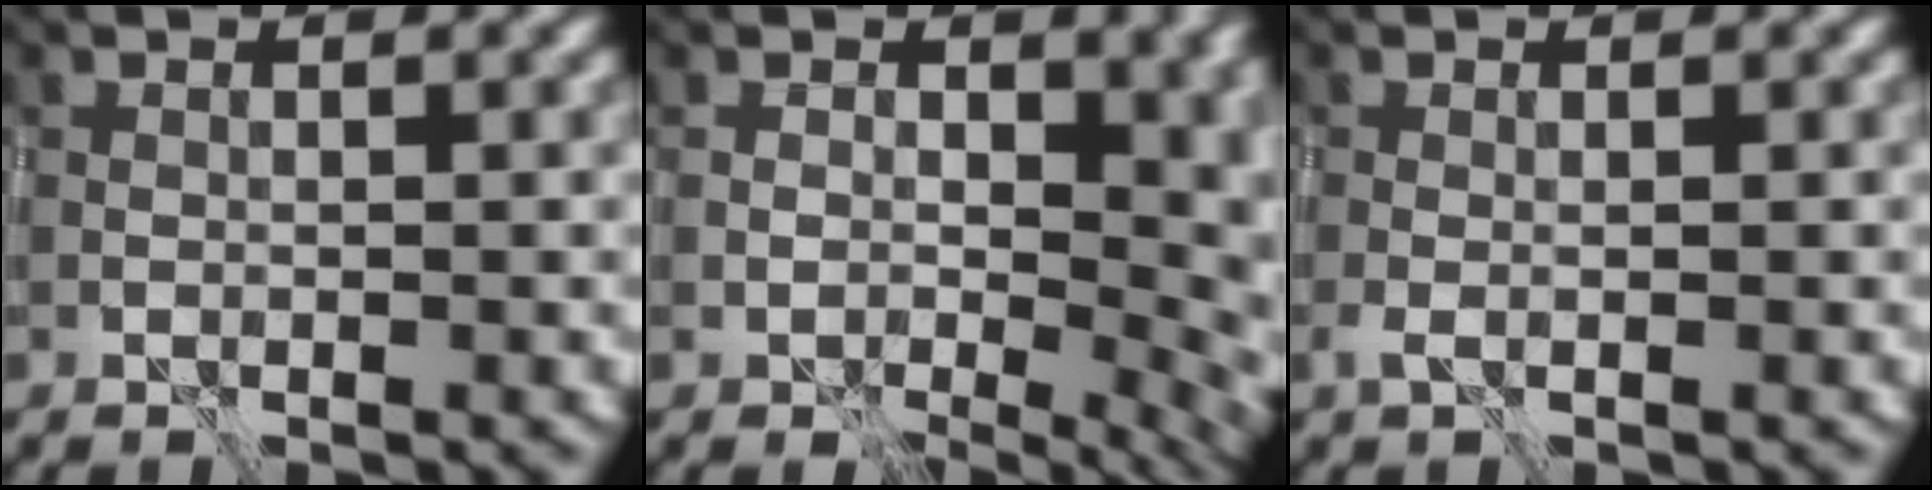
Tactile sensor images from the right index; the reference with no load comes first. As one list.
[{"total": 10.8, "force": [0.7, 7.0, 8.2], "torque": [-0.095, -0.022, 0.025]}, {"total": 0.8, "force": [-0.2, 0.2, 0.8], "torque": [-0.019, -0.001, -0.005]}]